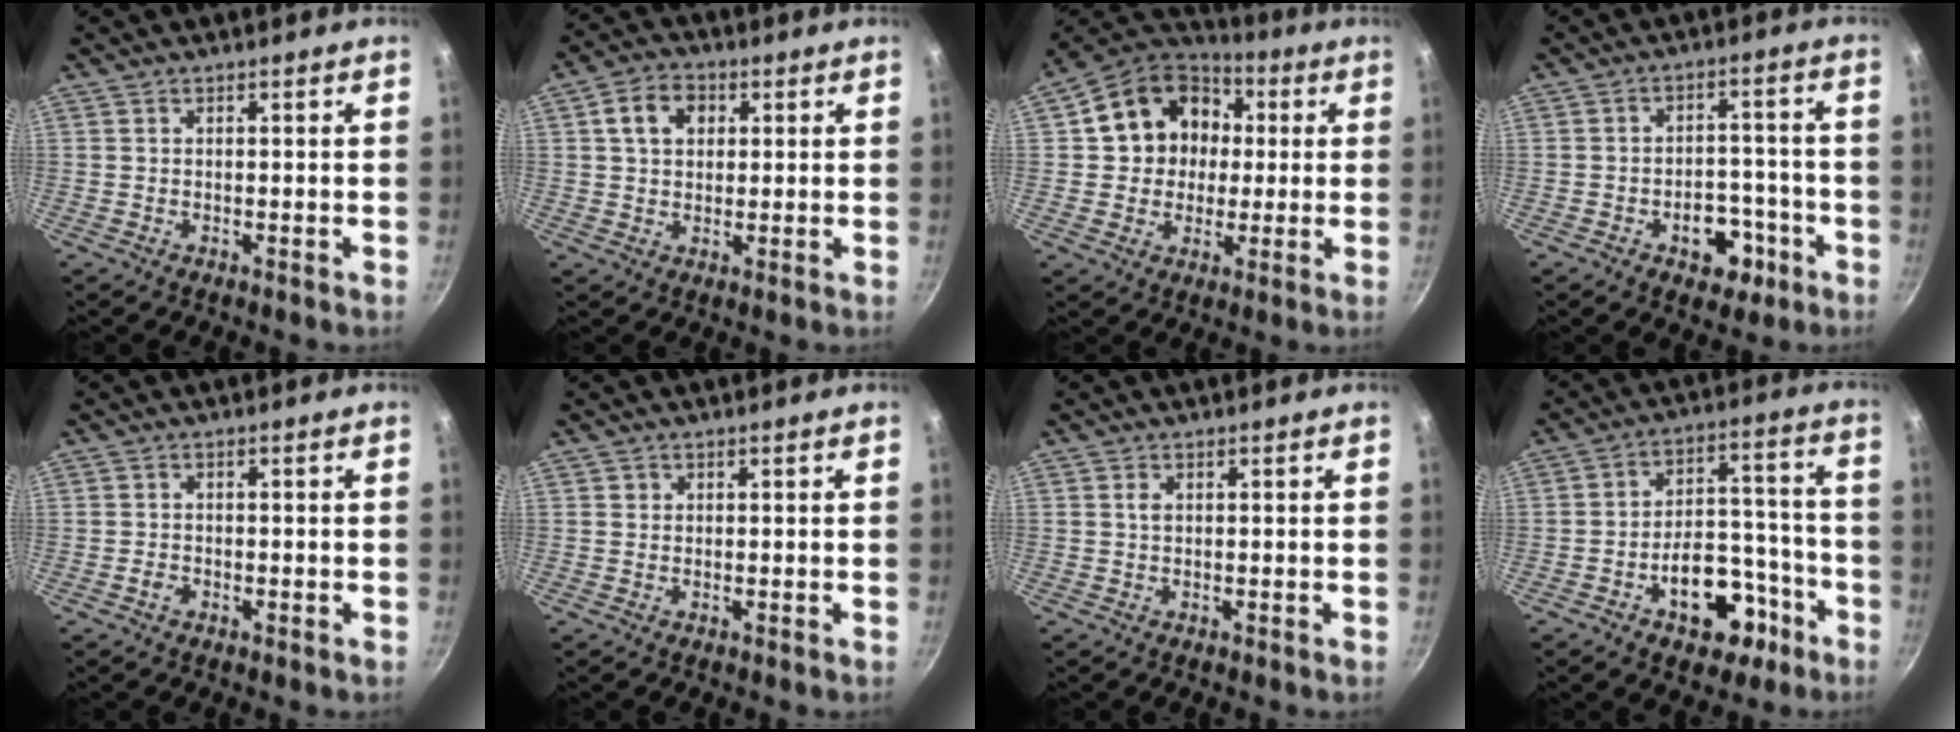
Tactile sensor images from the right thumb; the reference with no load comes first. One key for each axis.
{"total": 7.0, "fx": 2.0, "fy": 5.3, "fz": 4.1, "tx": -0.051, "ty": 0.007, "tz": 0.026}
{"total": 15.9, "fx": 2.5, "fy": 13.6, "fz": 7.9, "tx": -0.105, "ty": 0.028, "tz": 0.033}
{"total": 8.7, "fx": -4.0, "fy": 5.7, "fz": 5.2, "tx": -0.033, "ty": 0.030, "tz": -0.050}
{"total": 1.0, "fx": -0.5, "fy": 0.6, "fz": 0.7, "tx": -0.015, "ty": 0.004, "tz": -0.012}
{"total": 0.7, "fx": 0.2, "fy": 0.6, "fz": 0.1, "tx": 0.005, "ty": 0.002, "tz": 0.001}
{"total": 1.0, "fx": 0.2, "fy": 0.6, "fz": 0.7, "tx": -0.012, "ty": 0.002, "tz": 0.003}
{"total": 14.7, "fx": -7.1, "fy": 8.9, "fz": 9.3, "tx": -0.093, "ty": 0.073, "tz": -0.092}